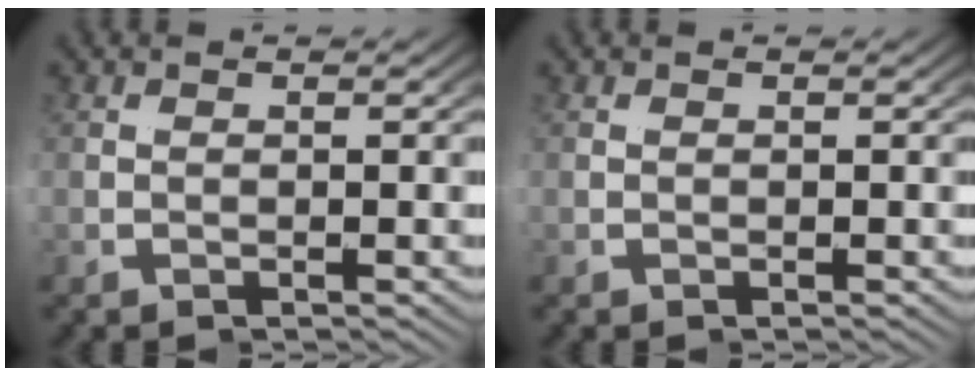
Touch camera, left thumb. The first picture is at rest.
{"total": 0.0}